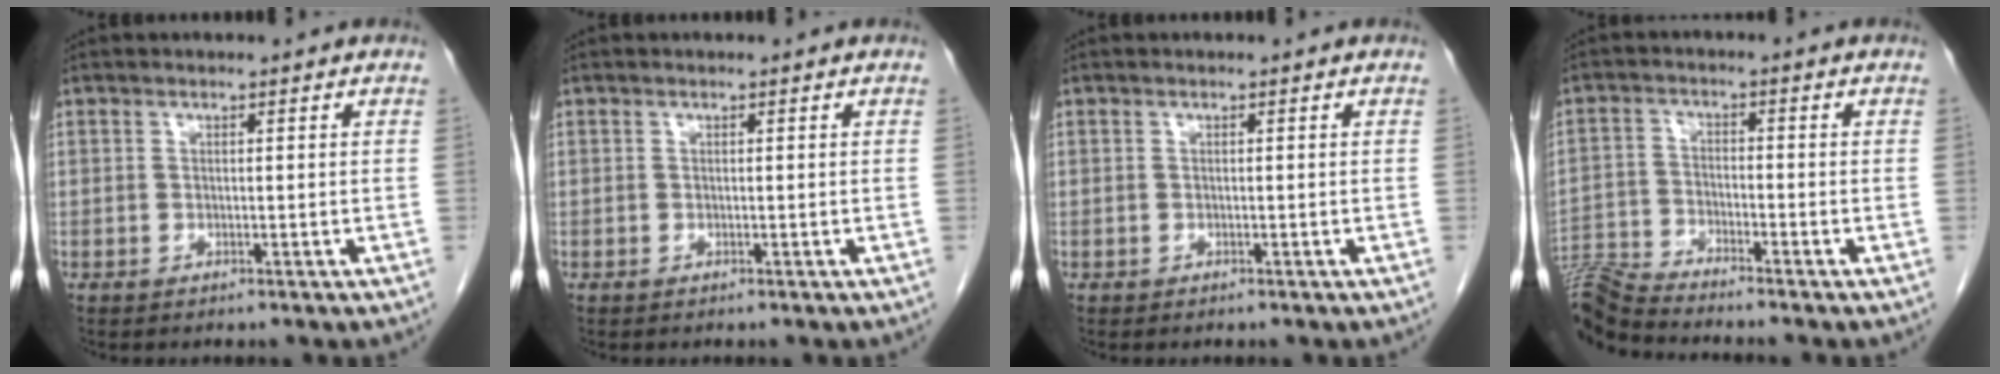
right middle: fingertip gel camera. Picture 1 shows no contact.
{"total": 0.0}
{"total": 0.0}
{"total": 8.5, "force": [-8.2, -1.6, 1.5], "torque": [-0.038, -0.008, -0.158]}